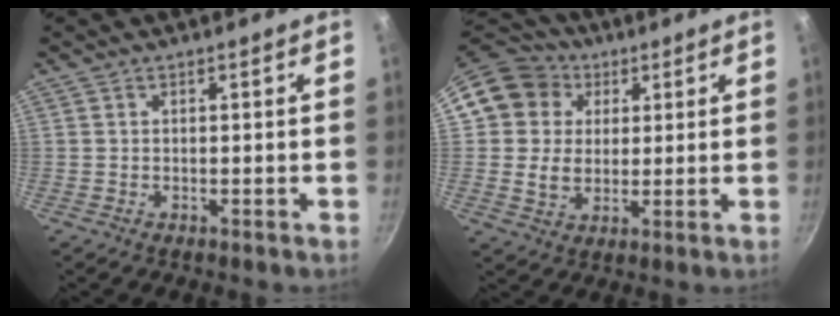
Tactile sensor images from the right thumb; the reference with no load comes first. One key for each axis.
{"total": 12.8, "fx": 4.7, "fy": 11.1, "fz": 4.3, "tx": -0.055, "ty": 0.007, "tz": 0.073}